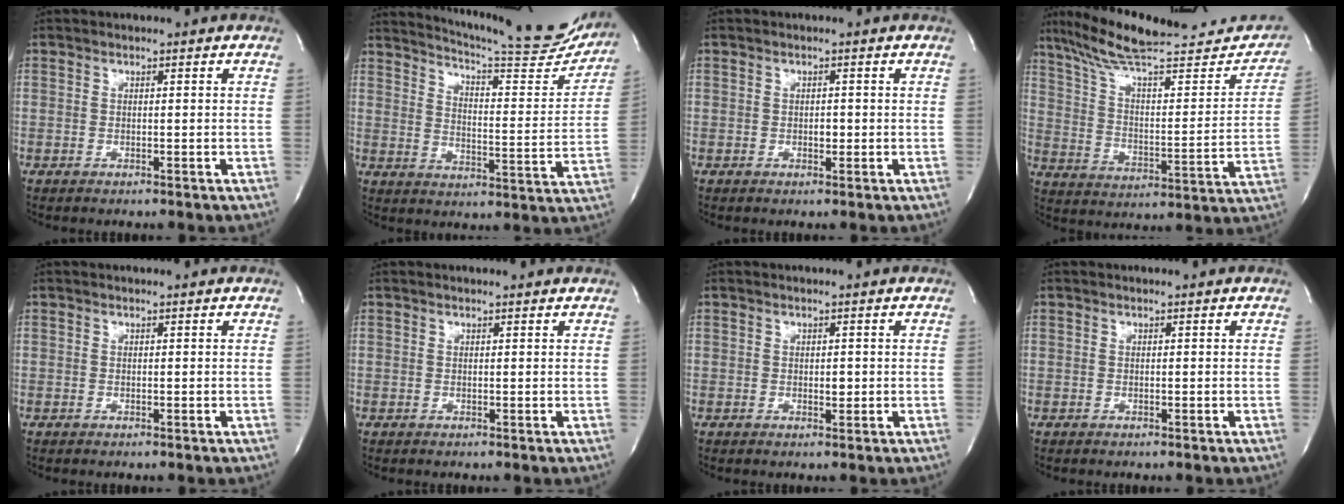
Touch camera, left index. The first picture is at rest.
{"total": 21.2, "force": [19.4, 2.3, 8.2], "torque": [-0.118, -0.067, 0.240]}
{"total": 1.3, "force": [-1.0, 0.5, 0.6], "torque": [-0.008, -0.004, -0.015]}
{"total": 26.6, "force": [22.8, 5.0, 12.7], "torque": [-0.192, -0.024, 0.315]}
{"total": 0.0}
{"total": 1.2, "force": [1.1, 0.1, 0.4], "torque": [-0.009, 0.009, 0.009]}
{"total": 1.1, "force": [-0.8, 0.4, 0.6], "torque": [-0.006, -0.006, -0.011]}
{"total": 0.0}